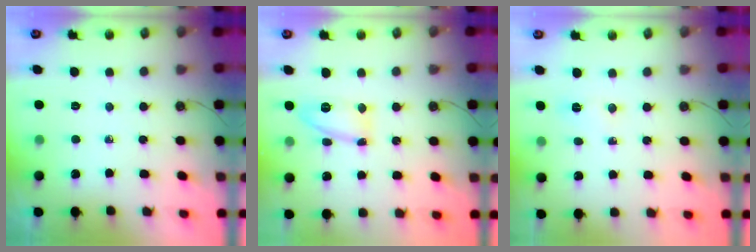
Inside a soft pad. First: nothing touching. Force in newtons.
{"total": 9.9, "press": 9.6, "slide": 2.3}
{"total": 18.5, "press": 4.2, "slide": 18.0}